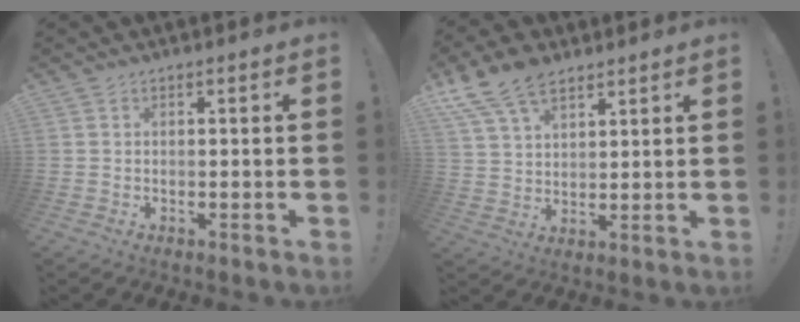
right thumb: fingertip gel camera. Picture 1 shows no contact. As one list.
[{"total": 12.2, "force": [8.3, 6.8, 5.8], "torque": [-0.103, -0.038, 0.159]}]